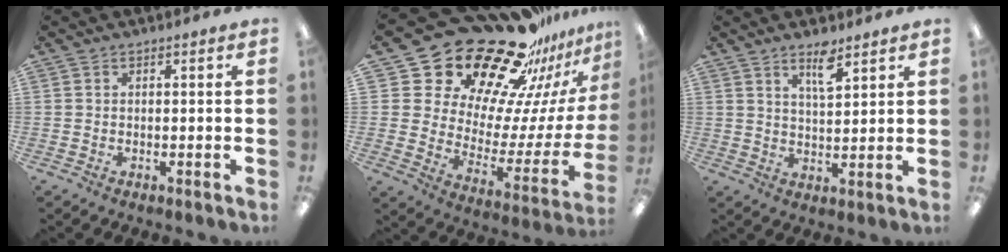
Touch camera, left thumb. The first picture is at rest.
{"total": 27.0, "force": [21.7, 11.8, 10.8], "torque": [-0.157, -0.178, 0.396]}
{"total": 6.6, "force": [4.5, 2.1, 4.3], "torque": [-0.065, -0.022, 0.074]}